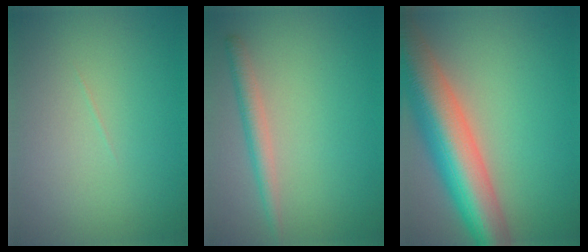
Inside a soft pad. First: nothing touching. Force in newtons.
{"total": 2.1, "press": 2.1, "slide": 0.1}
{"total": 11.0, "press": 10.9, "slide": 0.9}